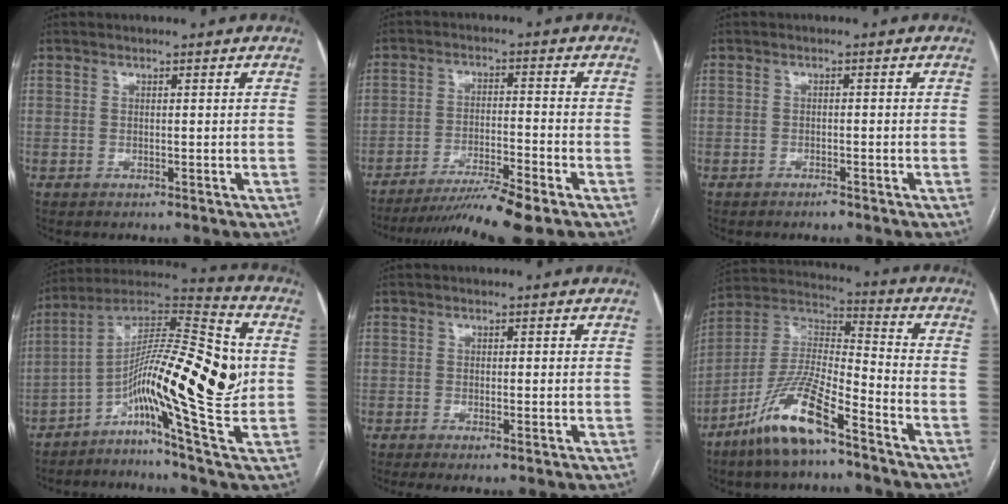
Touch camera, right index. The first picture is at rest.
{"total": 10.1, "force": [-8.2, -0.9, 5.8], "torque": [-0.091, -0.021, -0.136]}
{"total": 1.1, "force": [-0.9, 0.3, 0.6], "torque": [-0.010, 0.000, -0.015]}
{"total": 19.6, "force": [-2.7, 1.8, 19.3], "torque": [-0.336, 0.018, -0.059]}
{"total": 2.4, "force": [-0.7, 0.4, 2.2], "torque": [-0.040, -0.006, -0.012]}
{"total": 13.8, "force": [-9.1, 2.4, 10.2], "torque": [-0.212, -0.005, -0.174]}